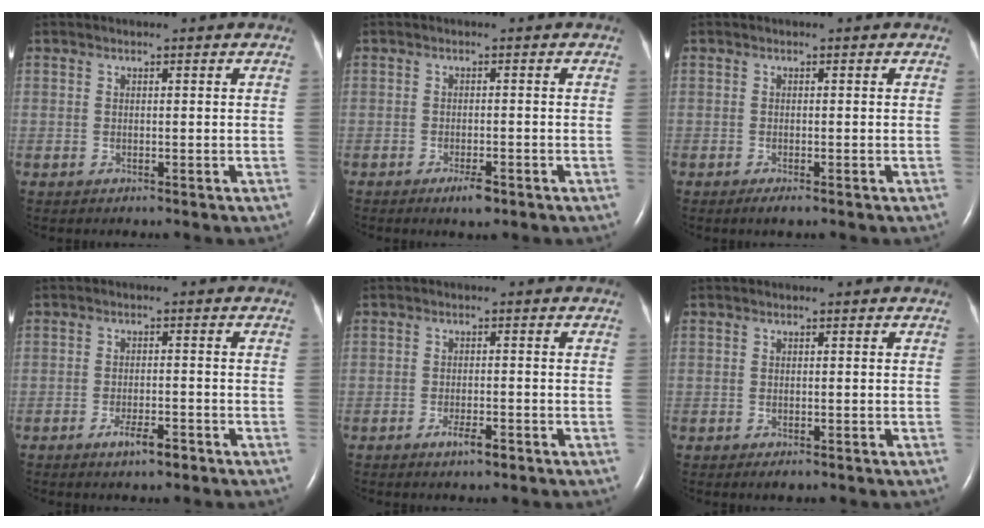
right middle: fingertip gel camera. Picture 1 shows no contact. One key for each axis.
{"total": 2.5, "fx": -1.7, "fy": 0.6, "fz": 1.8, "tx": -0.036, "ty": -0.002, "tz": -0.025}
{"total": 1.4, "fx": -0.9, "fy": 0.2, "fz": 1.0, "tx": -0.021, "ty": -0.004, "tz": -0.015}
{"total": 3.4, "fx": -2.3, "fy": 0.7, "fz": 2.4, "tx": -0.047, "ty": -0.001, "tz": -0.036}
{"total": 1.8, "fx": -1.2, "fy": 0.3, "fz": 1.3, "tx": -0.029, "ty": -0.002, "tz": -0.016}
{"total": 1.2, "fx": -0.8, "fy": 0.5, "fz": 0.8, "tx": -0.012, "ty": -0.002, "tz": -0.007}